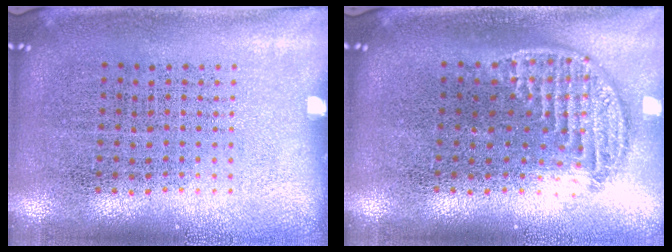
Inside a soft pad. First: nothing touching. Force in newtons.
{"total": 1.3, "press": 1.1, "slide": 0.6}